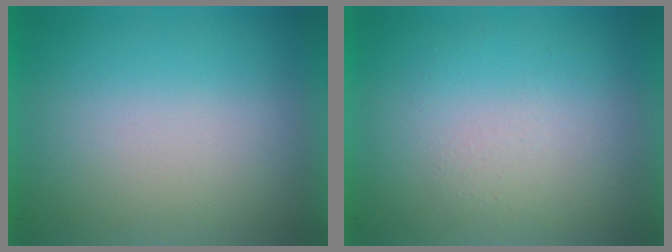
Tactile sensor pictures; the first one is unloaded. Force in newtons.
{"total": 1.1}